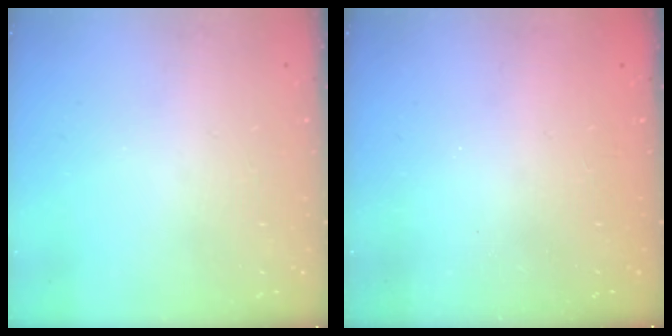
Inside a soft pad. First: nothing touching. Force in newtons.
{"total": 2.4, "press": 2.2, "slide": 0.8}